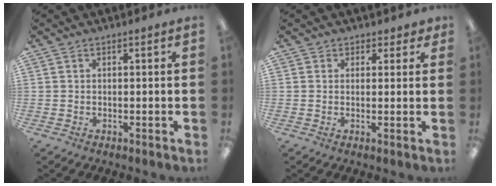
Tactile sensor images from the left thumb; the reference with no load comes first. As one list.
[{"total": 2.0, "force": [1.1, 1.7, 0.2], "torque": [0.011, -0.002, 0.018]}]